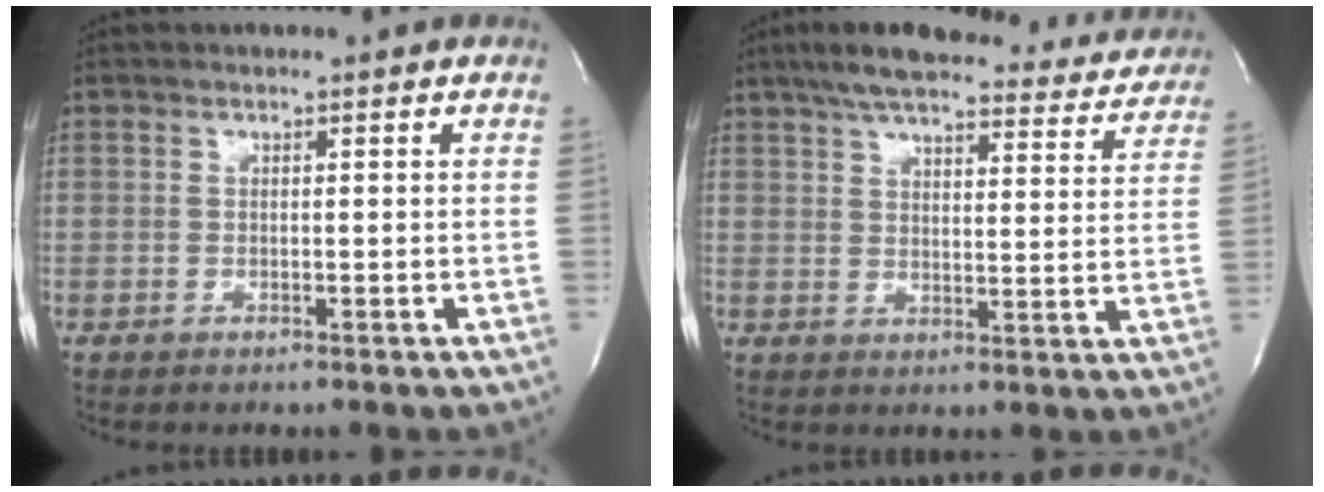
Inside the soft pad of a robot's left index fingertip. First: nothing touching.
{"total": 25.7, "force": [22.7, 5.3, 10.9], "torque": [-0.167, -0.006, 0.280]}